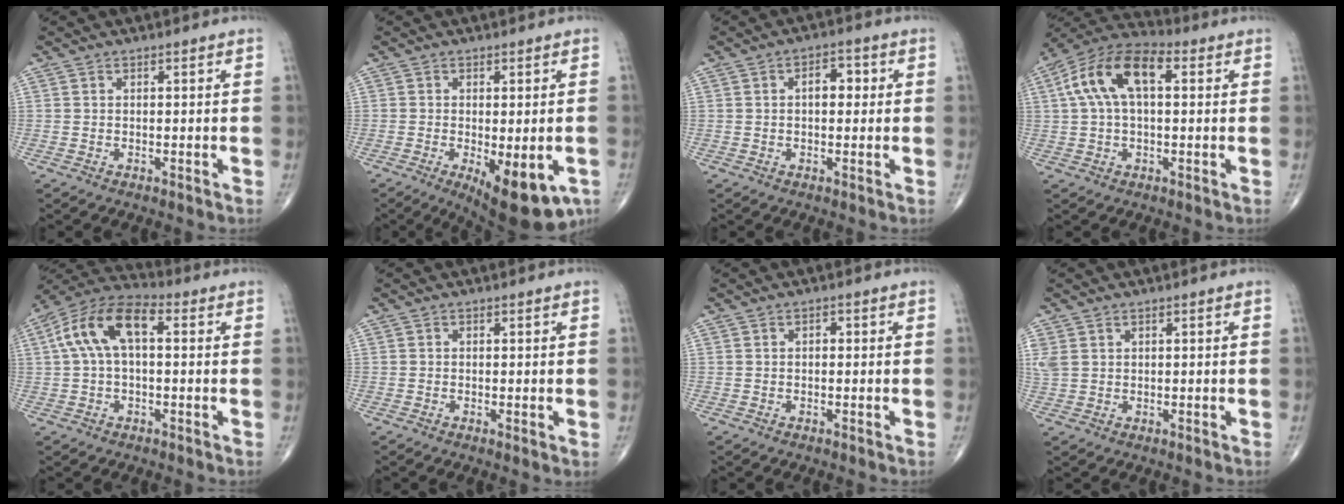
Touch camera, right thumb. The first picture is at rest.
{"total": 12.4, "force": [-5.1, 4.8, 10.2], "torque": [-0.124, -0.008, -0.064]}
{"total": 4.4, "force": [0.6, 2.5, 3.5], "torque": [-0.042, 0.012, 0.005]}
{"total": 13.5, "force": [3.1, 7.0, 11.2], "torque": [-0.219, 0.038, 0.048]}
{"total": 12.3, "force": [2.2, 6.3, 10.4], "torque": [-0.204, 0.041, 0.029]}
{"total": 1.0, "force": [-0.1, 0.3, 1.0], "torque": [-0.020, -0.004, -0.005]}
{"total": 0.9, "force": [0.1, 0.6, 0.7], "torque": [-0.009, 0.003, 0.000]}
{"total": 3.1, "force": [1.2, 2.3, 1.6], "torque": [-0.049, 0.006, 0.034]}